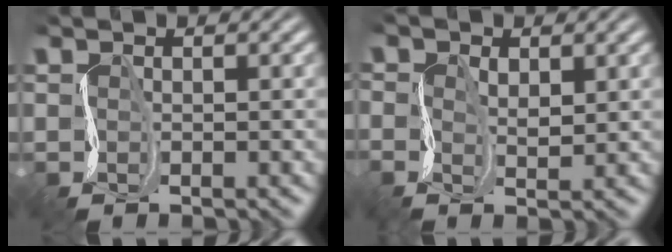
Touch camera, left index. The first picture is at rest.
{"total": 0.9, "force": [-0.3, 0.5, 0.7], "torque": [-0.022, -0.003, -0.004]}